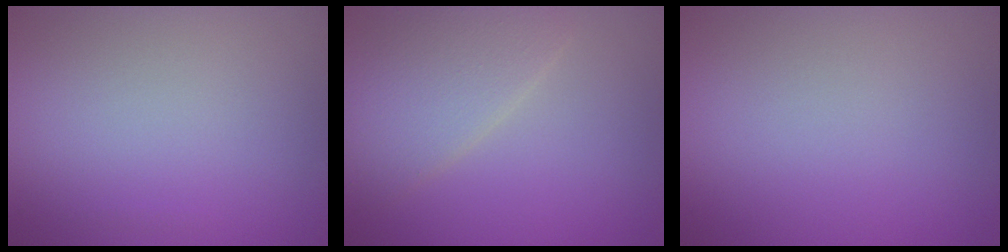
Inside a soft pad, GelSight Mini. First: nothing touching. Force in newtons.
{"total": 3.8, "press": 3.8, "slide": 0.2}
{"total": 0.0}